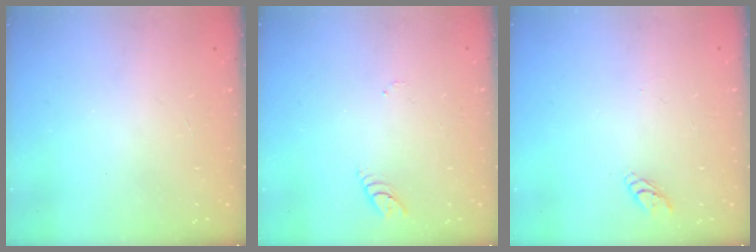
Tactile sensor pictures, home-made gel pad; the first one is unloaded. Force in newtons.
{"total": 3.5, "press": 3.5, "slide": 0.3}
{"total": 3.3, "press": 3.3, "slide": 0.3}